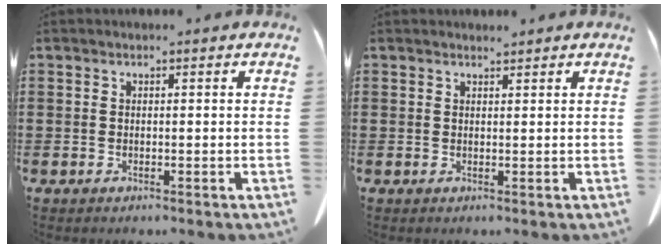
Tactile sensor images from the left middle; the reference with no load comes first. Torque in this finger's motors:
{"motor_torque": [-0.61, 0.69, -0.04, 0.01]}